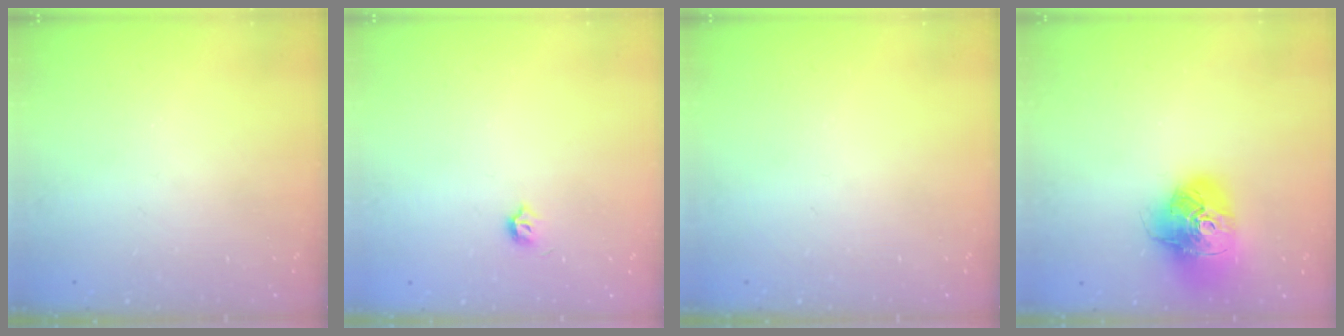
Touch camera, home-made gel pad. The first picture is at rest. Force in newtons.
{"total": 3.7, "press": 3.6, "slide": 0.6}
{"total": 0.0}
{"total": 17.1, "press": 17.0, "slide": 2.2}